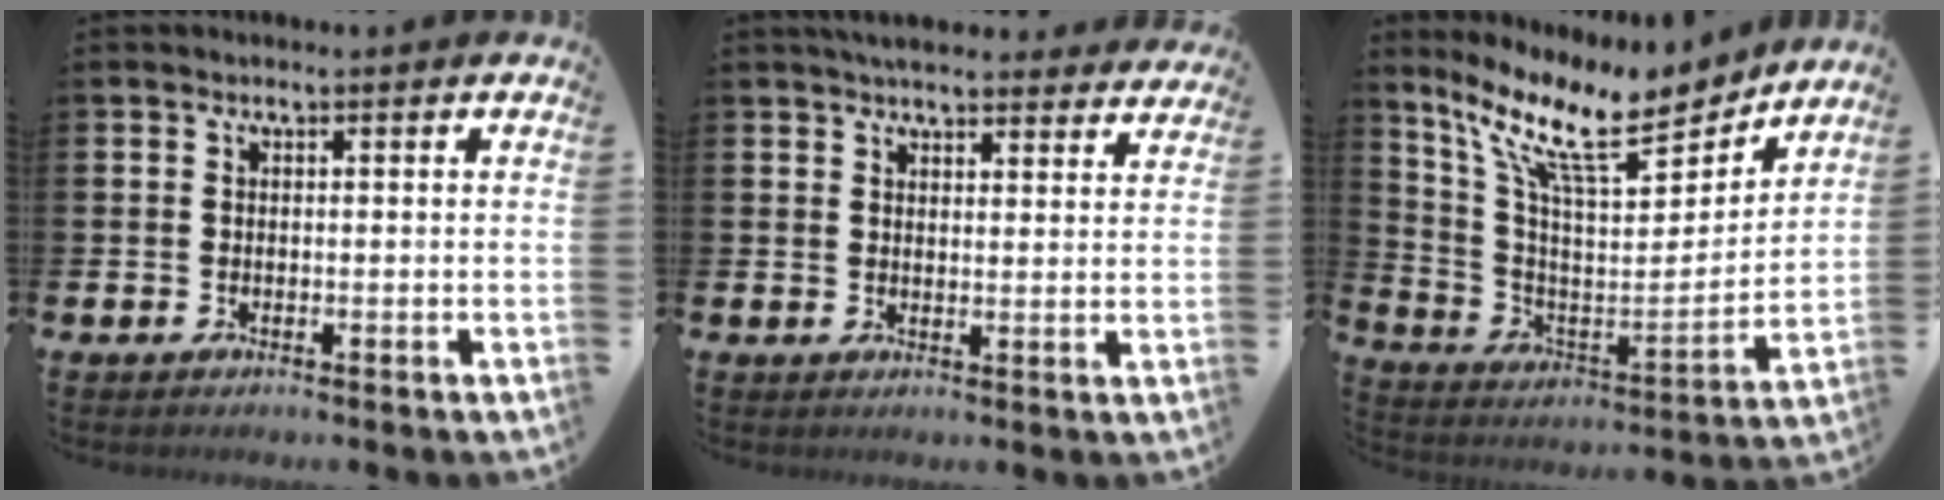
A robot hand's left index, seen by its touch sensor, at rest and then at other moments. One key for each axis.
{"total": 4.8, "fx": 4.6, "fy": 0.9, "fz": 0.9, "tx": -0.012, "ty": -0.022, "tz": 0.083}
{"total": 12.9, "fx": 10.4, "fy": 3.2, "fz": 7.0, "tx": -0.173, "ty": -0.064, "tz": 0.177}